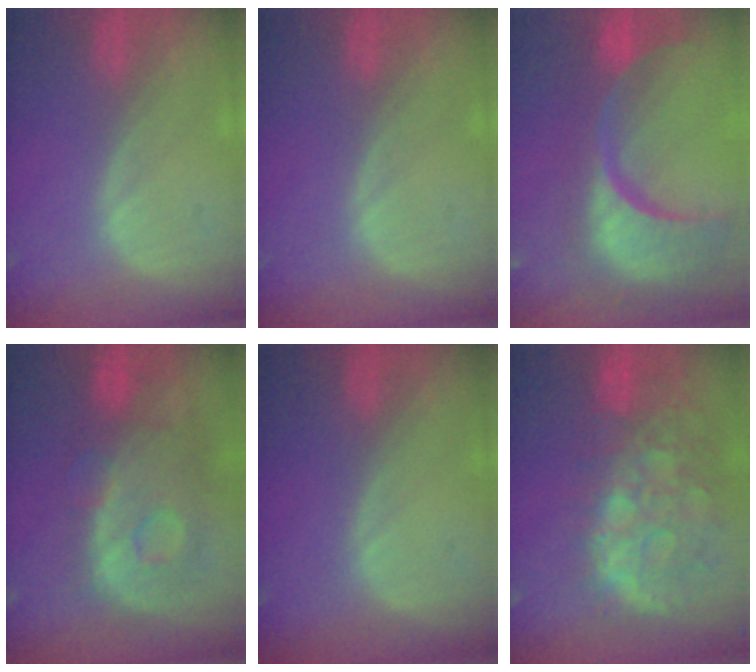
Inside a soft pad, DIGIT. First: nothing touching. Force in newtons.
{"total": 0.0}
{"total": 15.3, "press": 12.1, "slide": 9.4}
{"total": 11.3, "press": 9.8, "slide": 5.7}
{"total": 0.0}
{"total": 12.8, "press": 10.5, "slide": 7.3}